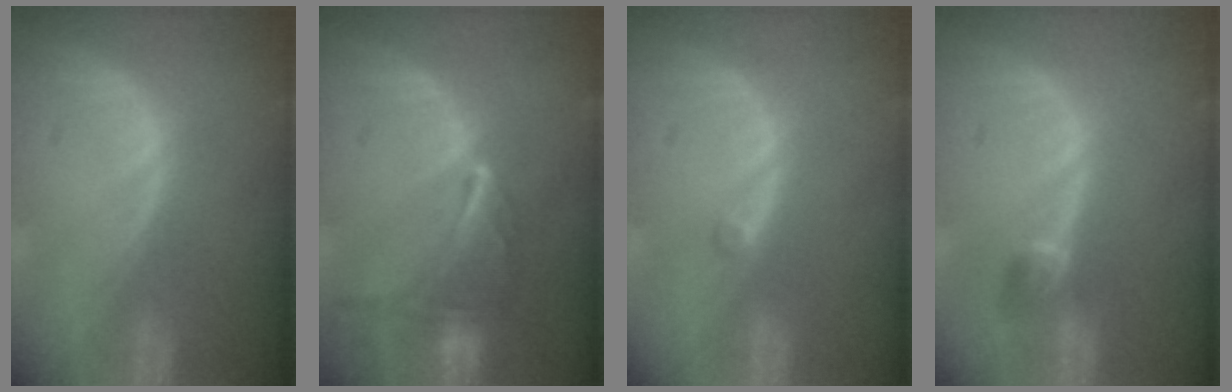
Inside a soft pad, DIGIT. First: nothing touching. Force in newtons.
{"total": 9.0, "press": 7.9, "slide": 4.3}
{"total": 0.6, "press": 0.6, "slide": 0.1}
{"total": 2.7, "press": 2.6, "slide": 0.5}